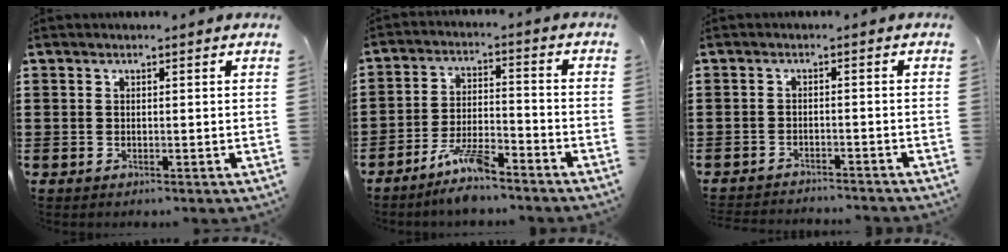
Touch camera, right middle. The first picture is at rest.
{"total": 7.3, "force": [-6.3, 1.5, 3.4], "torque": [-0.078, 0.001, -0.123]}
{"total": 2.3, "force": [-2.3, 0.0, -0.1], "torque": [-0.005, -0.001, -0.048]}